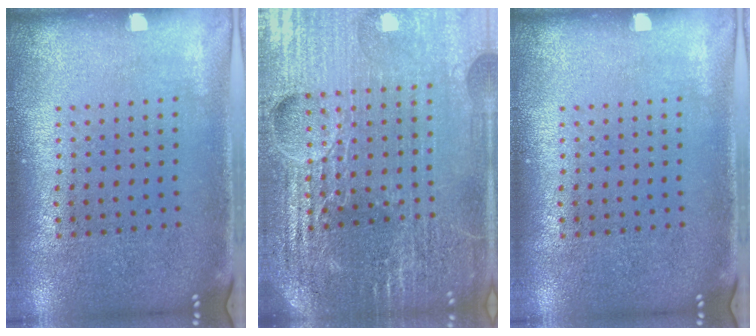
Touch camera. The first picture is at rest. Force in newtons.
{"total": 6.1, "press": 5.4, "slide": 2.8}
{"total": 0.0}